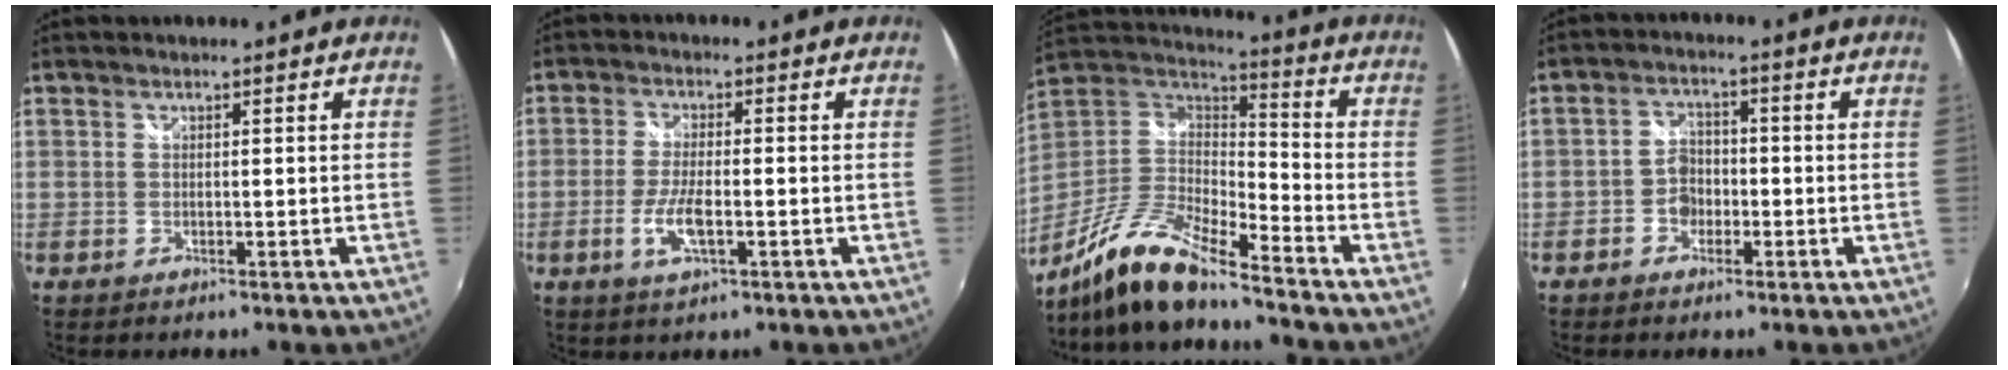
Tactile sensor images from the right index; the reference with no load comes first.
{"total": 5.7, "force": [-1.8, 1.5, 5.2], "torque": [-0.111, -0.005, -0.035]}
{"total": 15.6, "force": [-12.1, 3.1, 9.4], "torque": [-0.194, -0.017, -0.239]}
{"total": 3.9, "force": [-1.7, 3.2, 1.5], "torque": [-0.027, 0.012, -0.026]}